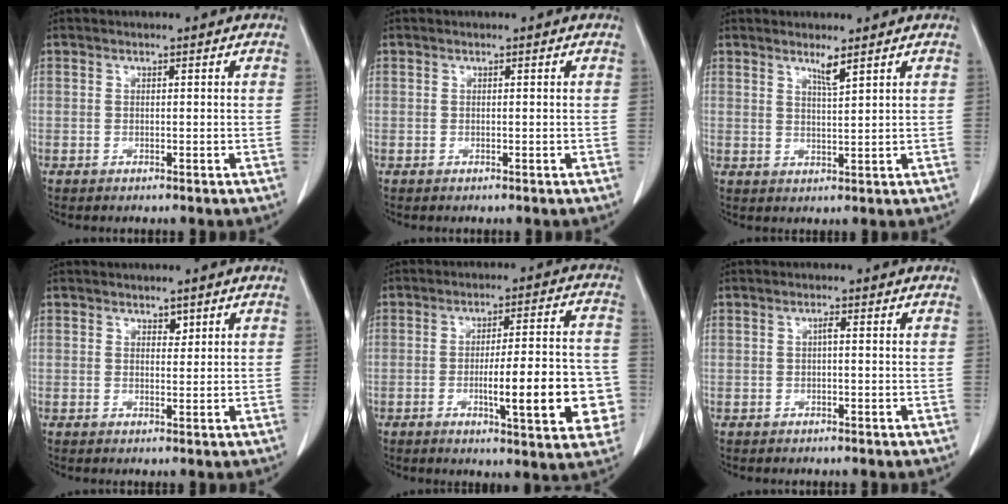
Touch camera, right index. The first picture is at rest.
{"total": 0.0}
{"total": 2.4, "force": [1.8, -0.3, 1.6], "torque": [-0.030, -0.009, 0.035]}
{"total": 1.2, "force": [0.8, 0.7, 0.6], "torque": [-0.004, -0.004, 0.011]}
{"total": 14.5, "force": [-3.7, 2.7, 13.8], "torque": [-0.168, 0.015, -0.044]}
{"total": 0.8, "force": [0.0, 0.1, 0.8], "torque": [-0.014, 0.001, 0.000]}